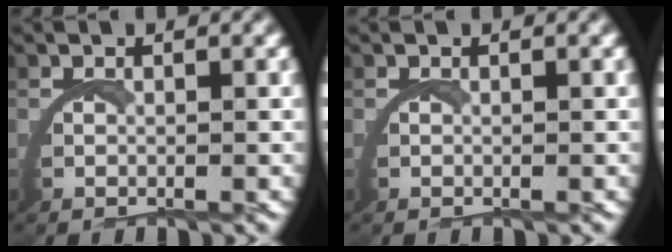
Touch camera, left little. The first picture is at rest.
{"total": 0.0}